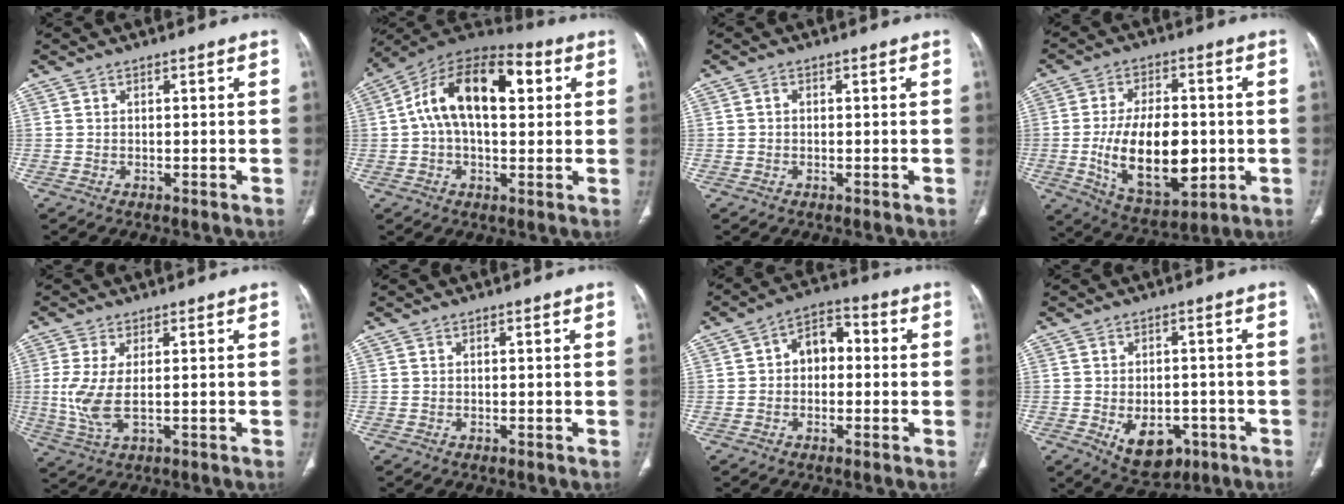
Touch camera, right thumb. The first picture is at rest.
{"total": 18.4, "force": [3.8, 10.1, 14.9], "torque": [-0.232, 0.034, 0.054]}
{"total": 0.8, "force": [0.0, 0.7, 0.4], "torque": [-0.004, 0.003, -0.003]}
{"total": 17.7, "force": [-2.2, 9.4, 14.8], "torque": [-0.231, -0.003, -0.020]}
{"total": 7.0, "force": [0.2, 2.7, 6.5], "torque": [-0.163, -0.012, 0.010]}
{"total": 0.0}
{"total": 7.3, "force": [0.4, 5.2, 5.1], "torque": [-0.053, 0.028, -0.006]}
{"total": 9.0, "force": [-3.3, 5.9, 5.9], "torque": [-0.068, 0.010, -0.032]}